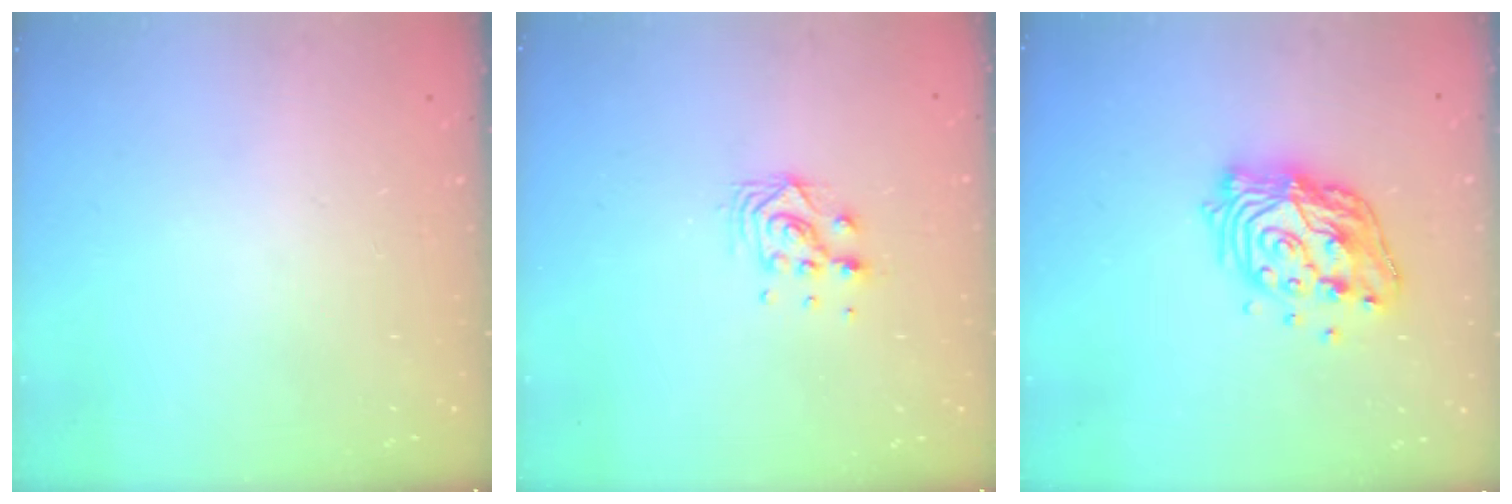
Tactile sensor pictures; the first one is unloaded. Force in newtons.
{"total": 7.6, "press": 7.5, "slide": 0.5}
{"total": 18.0, "press": 17.9, "slide": 1.6}